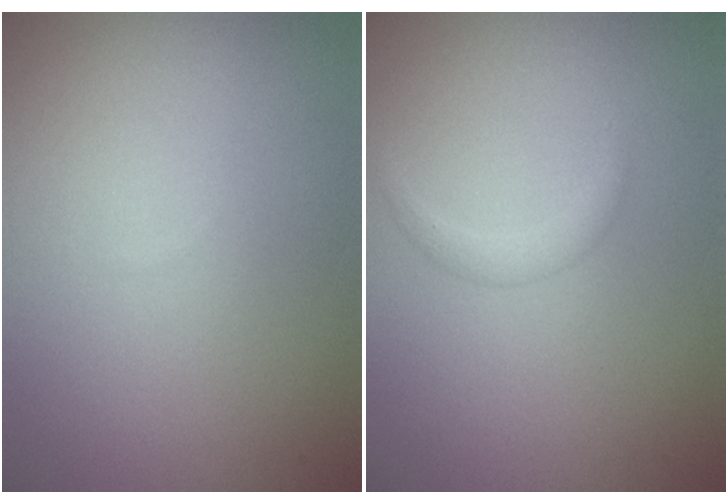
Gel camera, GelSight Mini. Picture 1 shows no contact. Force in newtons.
{"total": 1.0, "press": 1.0, "slide": 0.1}